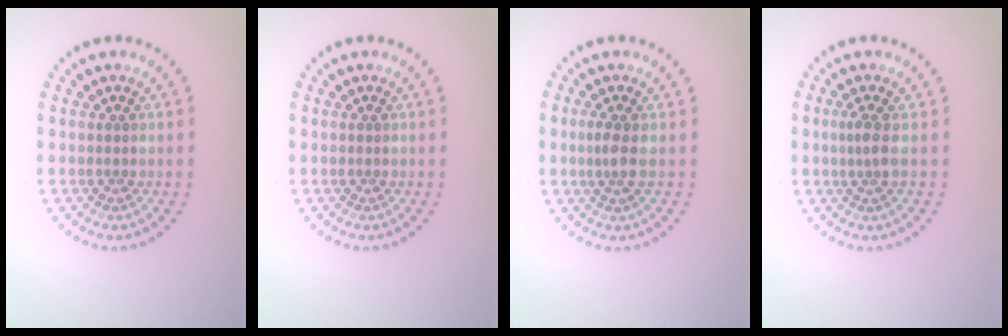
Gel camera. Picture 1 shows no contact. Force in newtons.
{"total": 0.0}
{"total": 1.5, "press": 1.2, "slide": 0.9}
{"total": 1.4, "press": 1.0, "slide": 1.0}